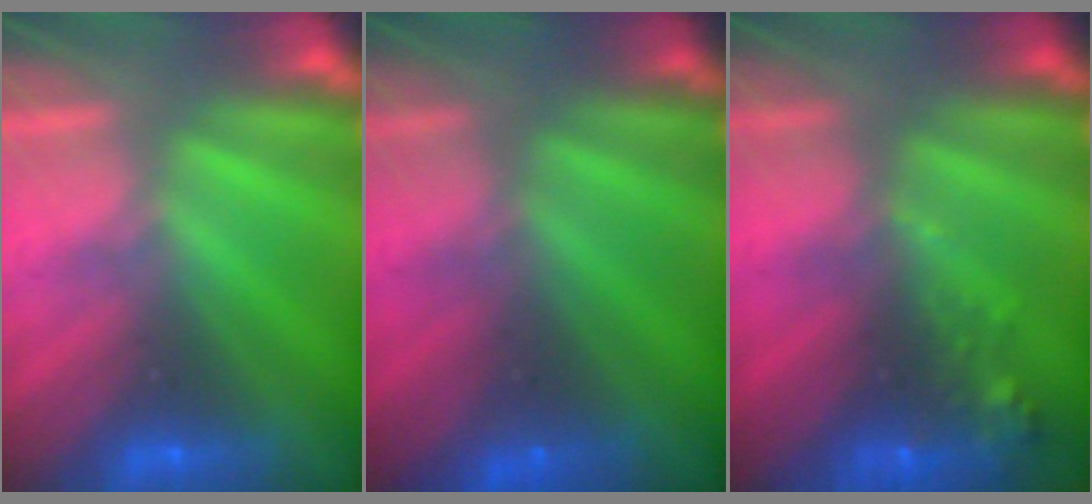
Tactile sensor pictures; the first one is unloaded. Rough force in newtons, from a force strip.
{"total": 1.4}
{"total": 6.6}